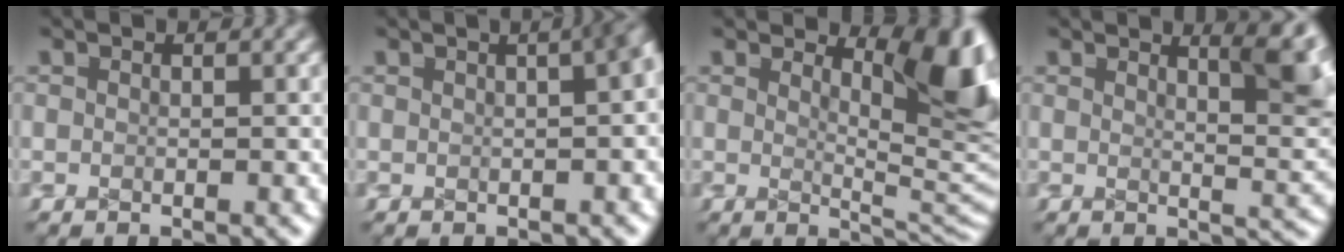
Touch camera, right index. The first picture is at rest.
{"total": 3.7, "force": [0.6, 1.8, 3.2], "torque": [-0.014, 0.018, 0.003]}
{"total": 8.6, "force": [1.7, 2.5, 8.1], "torque": [-0.050, 0.001, 0.030]}
{"total": 5.8, "force": [2.2, 1.5, 5.1], "torque": [-0.027, -0.002, 0.037]}